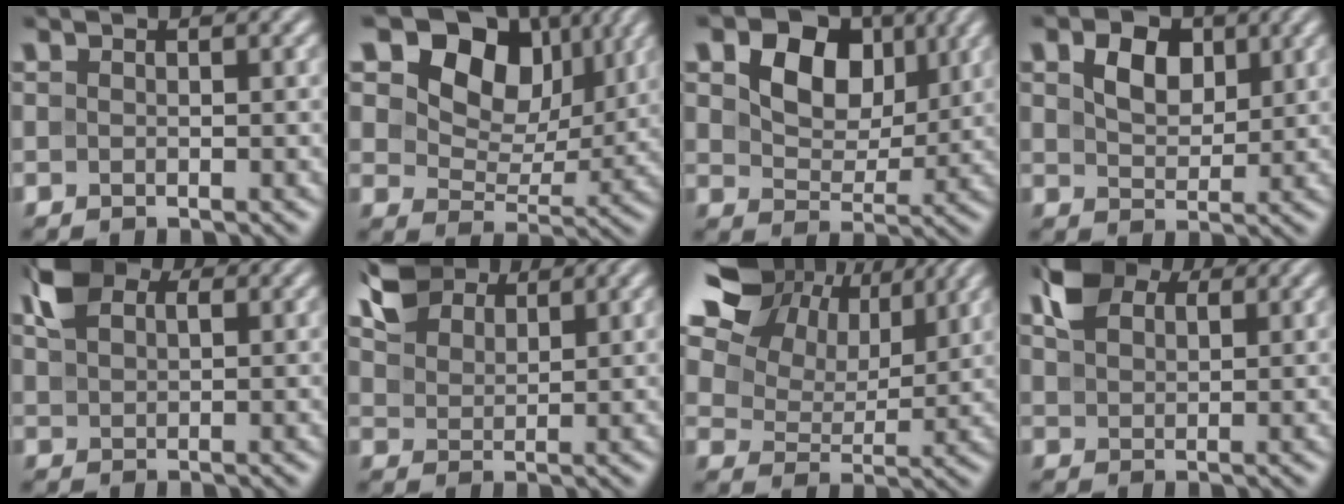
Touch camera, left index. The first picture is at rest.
{"total": 13.0, "force": [7.1, 8.2, 7.1], "torque": [-0.138, 0.026, 0.111]}
{"total": 7.8, "force": [3.1, 5.4, 4.8], "torque": [-0.104, 0.003, 0.044]}
{"total": 4.0, "force": [1.7, 2.7, 2.5], "torque": [-0.053, 0.003, 0.026]}
{"total": 4.1, "force": [2.1, 2.5, 2.4], "torque": [-0.055, 0.007, 0.041]}
{"total": 5.0, "force": [4.0, 2.4, 1.8], "torque": [-0.052, 0.014, 0.078]}
{"total": 16.6, "force": [9.9, 10.1, 8.6], "torque": [-0.199, 0.044, 0.184]}
{"total": 4.8, "force": [2.9, 2.9, 2.5], "torque": [-0.057, 0.006, 0.055]}